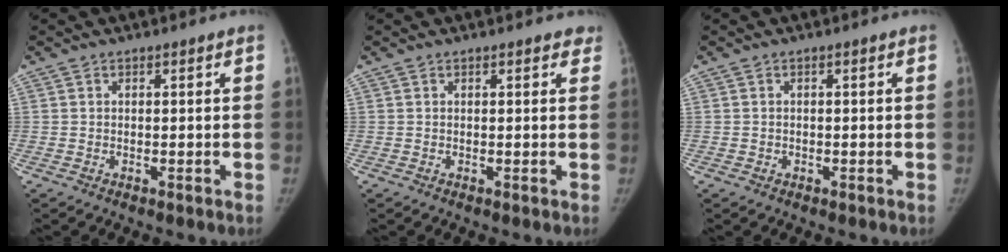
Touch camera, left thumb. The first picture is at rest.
{"total": 1.3, "force": [1.0, 0.7, 0.3], "torque": [0.012, -0.002, 0.002]}
{"total": 0.7, "force": [-0.3, 0.6, 0.0], "torque": [0.000, 0.004, -0.005]}